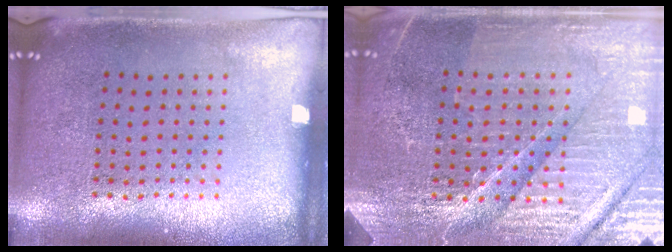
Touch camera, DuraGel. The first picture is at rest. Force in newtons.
{"total": 4.9, "press": 4.6, "slide": 1.5}